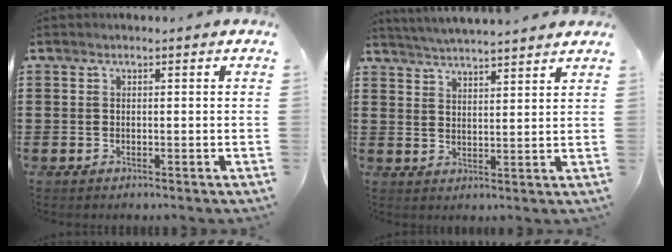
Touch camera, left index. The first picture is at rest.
{"total": 3.9, "force": [3.8, -0.6, 0.3], "torque": [-0.020, -0.020, 0.067]}